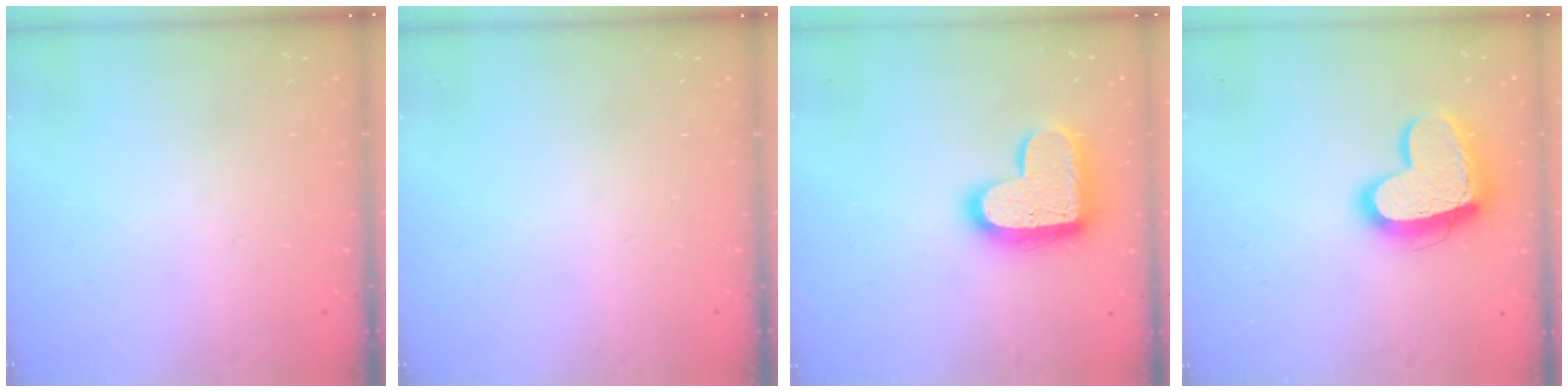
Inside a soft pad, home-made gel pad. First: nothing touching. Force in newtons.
{"total": 0.0}
{"total": 17.2, "press": 17.1, "slide": 1.3}
{"total": 16.5, "press": 16.4, "slide": 1.5}